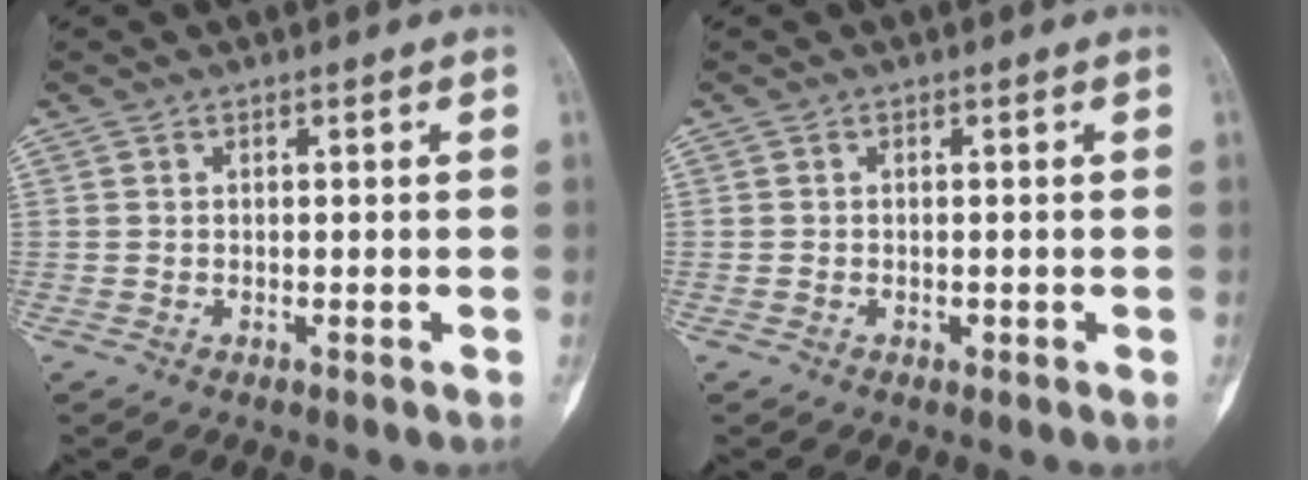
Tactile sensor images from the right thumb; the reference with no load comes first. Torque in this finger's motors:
{"motor_torque": [-0.08, -0.31, 0.32, -0.07, 0.12]}